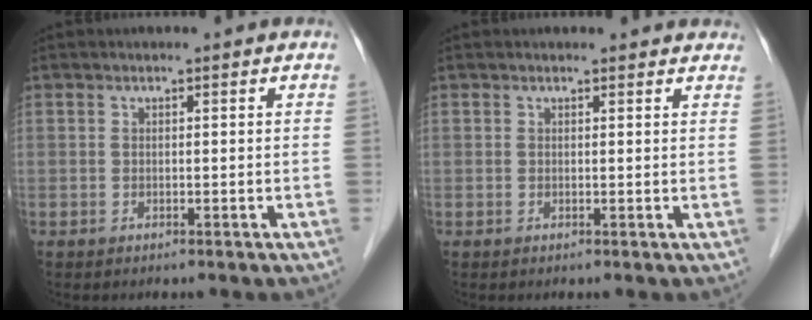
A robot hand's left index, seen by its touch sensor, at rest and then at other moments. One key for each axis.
{"total": 3.2, "fx": 2.9, "fy": 1.0, "fz": 0.7, "tx": -0.005, "ty": 0.001, "tz": 0.020}